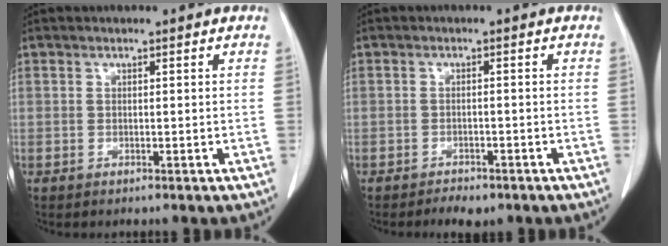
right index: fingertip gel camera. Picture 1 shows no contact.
{"total": 3.5, "force": [-2.7, 1.5, 1.5], "torque": [-0.021, -0.001, -0.036]}